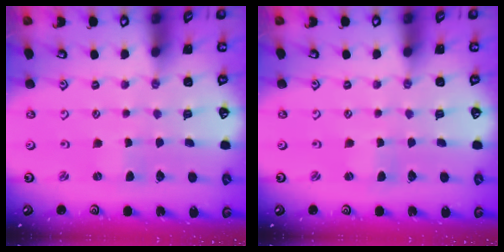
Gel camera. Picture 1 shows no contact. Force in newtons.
{"total": 0.0}